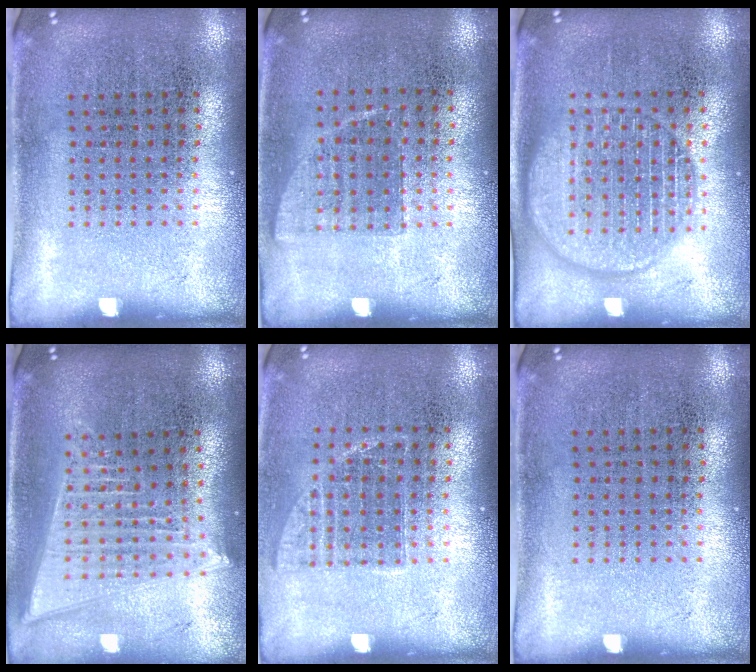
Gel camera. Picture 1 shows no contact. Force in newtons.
{"total": 0.7, "press": 0.7, "slide": 0.2}
{"total": 2.6, "press": 2.6, "slide": 0.4}
{"total": 2.1, "press": 1.8, "slide": 1.1}
{"total": 0.9, "press": 0.8, "slide": 0.3}
{"total": 0.0}